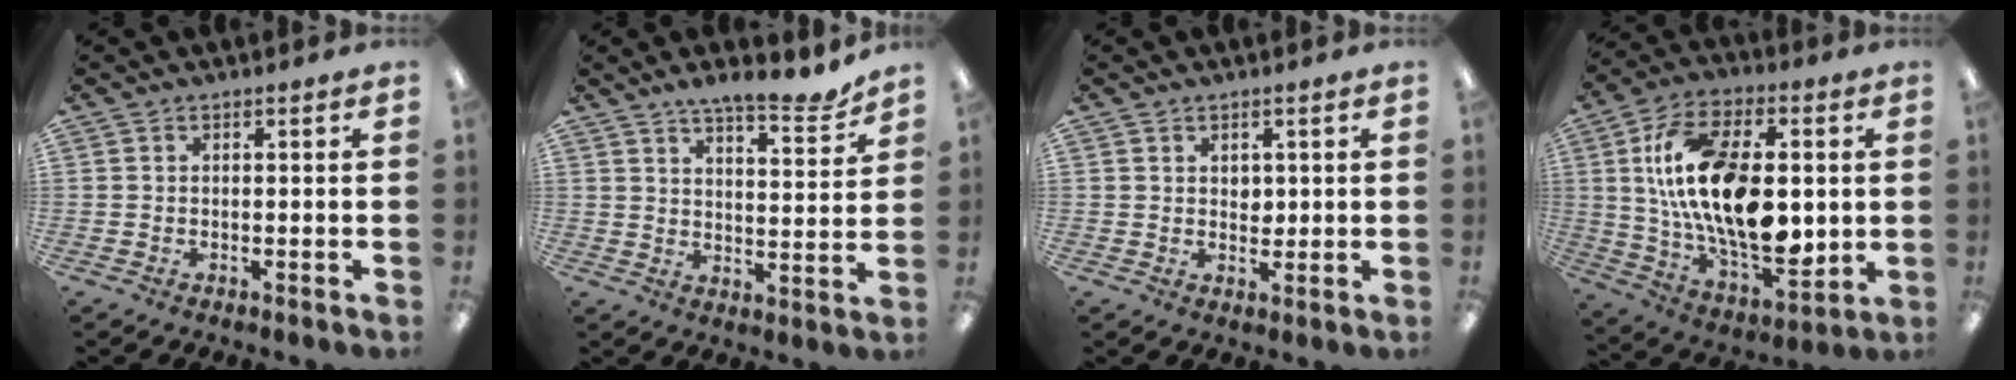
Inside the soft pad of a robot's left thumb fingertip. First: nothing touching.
{"total": 8.3, "force": [7.4, 1.6, 3.4], "torque": [-0.047, -0.048, 0.129]}
{"total": 2.3, "force": [1.1, 1.7, 1.2], "torque": [-0.011, -0.002, 0.016]}
{"total": 23.2, "force": [2.9, 12.6, 19.2], "torque": [-0.359, -0.004, 0.050]}